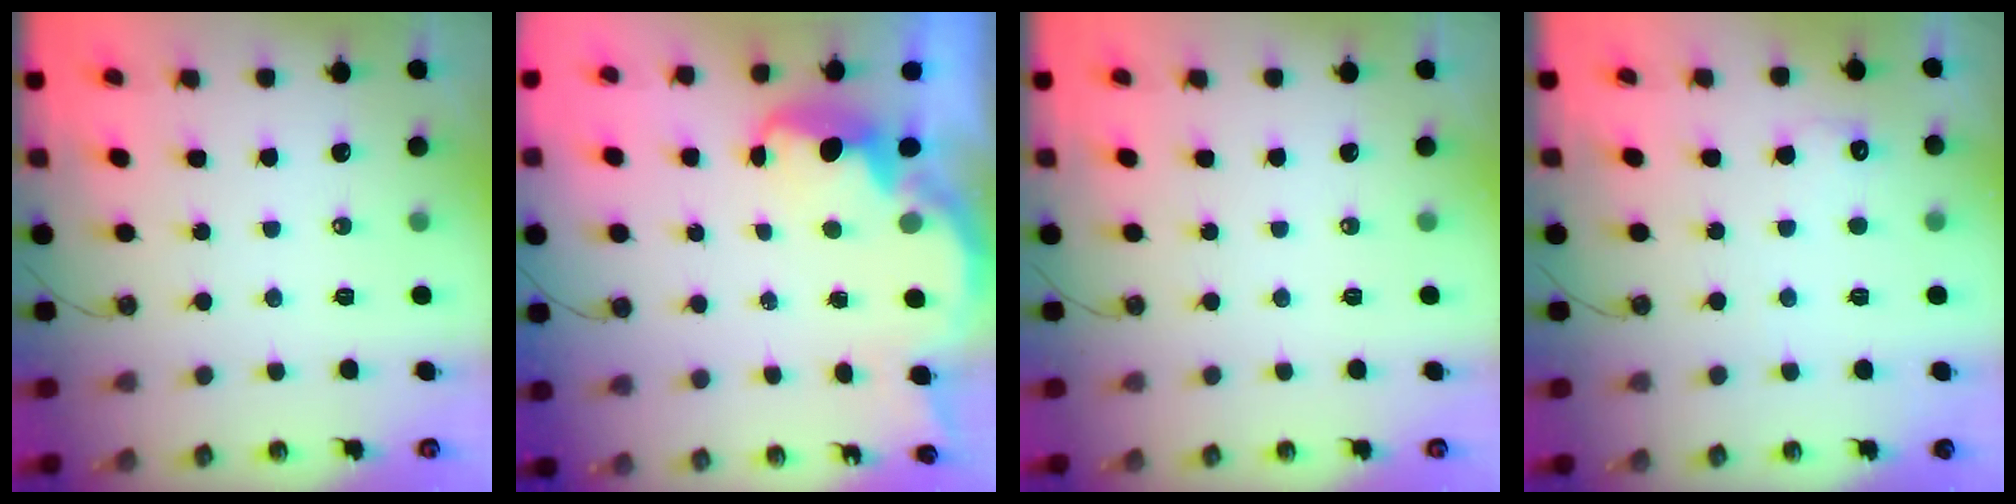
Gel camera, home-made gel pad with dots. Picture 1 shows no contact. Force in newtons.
{"total": 3.8, "press": 3.7, "slide": 0.7}
{"total": 0.0}
{"total": 5.3, "press": 5.2, "slide": 1.1}